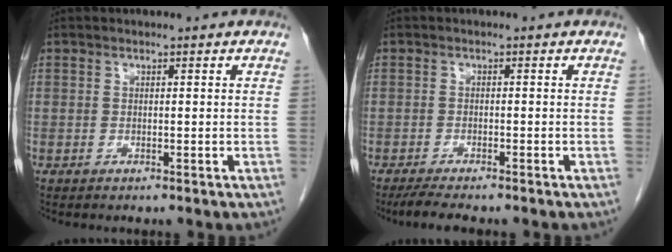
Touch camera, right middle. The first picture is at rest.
{"total": 4.3, "force": [-3.5, 0.6, 2.3], "torque": [-0.042, -0.010, -0.054]}